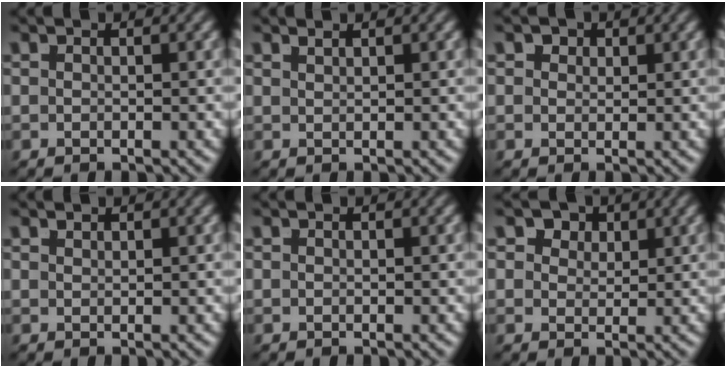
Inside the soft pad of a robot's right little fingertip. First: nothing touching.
{"total": 1.3, "force": [0.7, -1.1, -0.2], "torque": [0.016, 0.001, 0.018]}
{"total": 2.6, "force": [1.1, 2.1, 1.1], "torque": [-0.021, -0.004, 0.020]}
{"total": 1.0, "force": [0.5, -0.8, -0.1], "torque": [0.015, 0.000, 0.016]}
{"total": 0.0}
{"total": 5.3, "force": [2.2, 4.1, 2.4], "torque": [-0.049, -0.004, 0.036]}